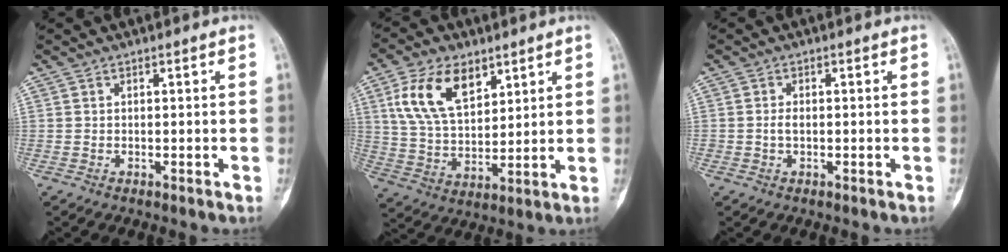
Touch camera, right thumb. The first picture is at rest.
{"total": 13.8, "force": [6.7, 7.8, 9.3], "torque": [-0.158, -0.020, 0.136]}
{"total": 1.4, "force": [-0.3, 0.8, 1.2], "torque": [-0.025, 0.003, -0.007]}